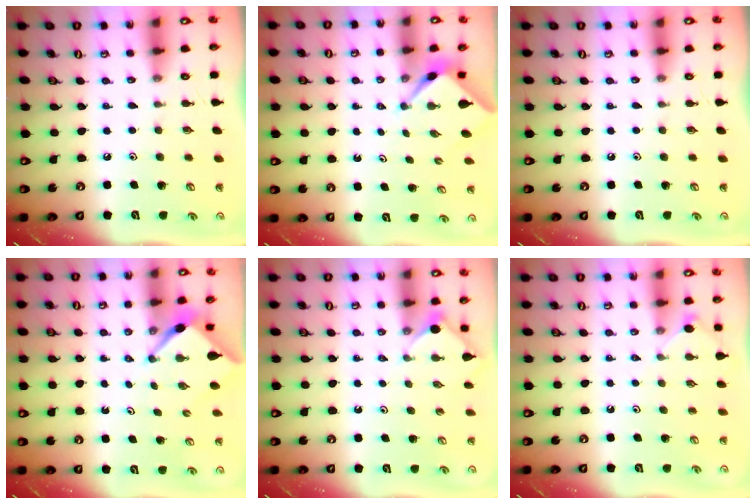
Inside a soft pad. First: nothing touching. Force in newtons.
{"total": 2.2, "press": 2.2, "slide": 0.3}
{"total": 0.0}
{"total": 2.7, "press": 2.7, "slide": 0.3}
{"total": 2.3, "press": 2.2, "slide": 0.3}
{"total": 3.9, "press": 3.8, "slide": 0.6}